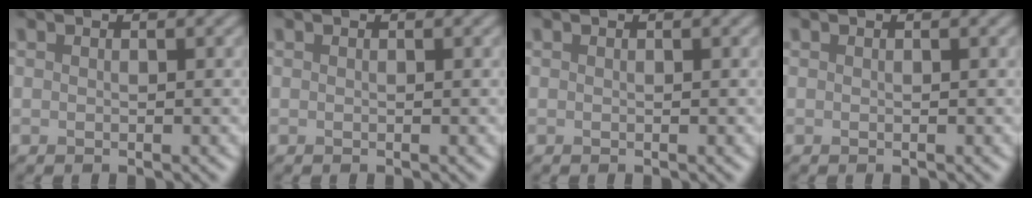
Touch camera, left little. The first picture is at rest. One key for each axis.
{"total": 0.0}
{"total": 0.0}
{"total": 0.0}